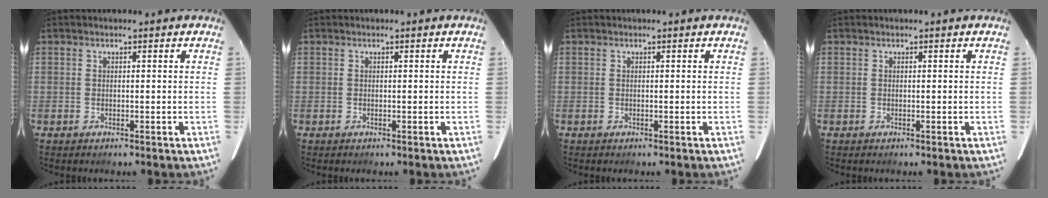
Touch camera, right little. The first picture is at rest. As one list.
[{"total": 0.0}, {"total": 0.0}, {"total": 0.0}]